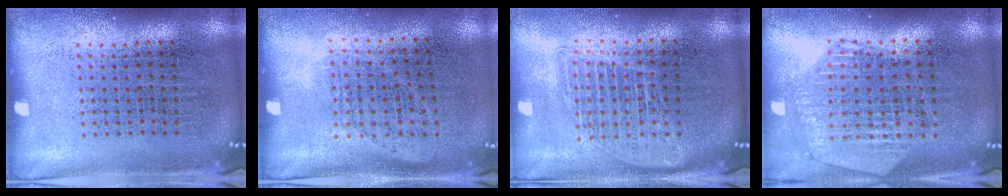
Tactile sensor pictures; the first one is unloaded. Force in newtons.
{"total": 1.0, "press": 0.9, "slide": 0.5}
{"total": 1.6, "press": 1.4, "slide": 0.8}
{"total": 1.1, "press": 1.1, "slide": 0.3}